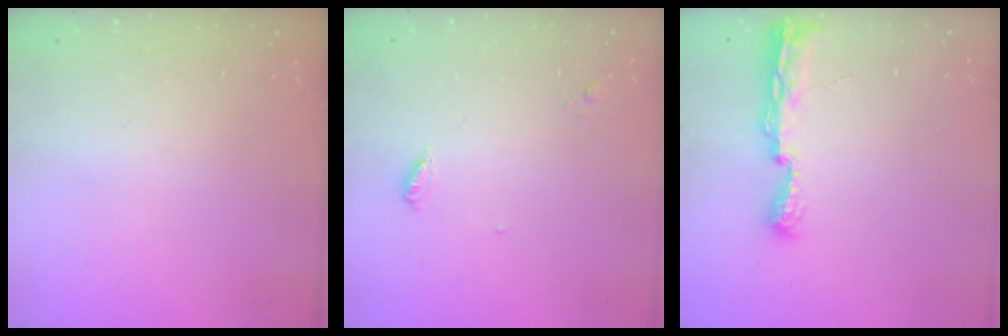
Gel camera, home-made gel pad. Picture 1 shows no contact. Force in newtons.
{"total": 4.0, "press": 4.0, "slide": 0.4}
{"total": 10.6, "press": 9.1, "slide": 5.5}